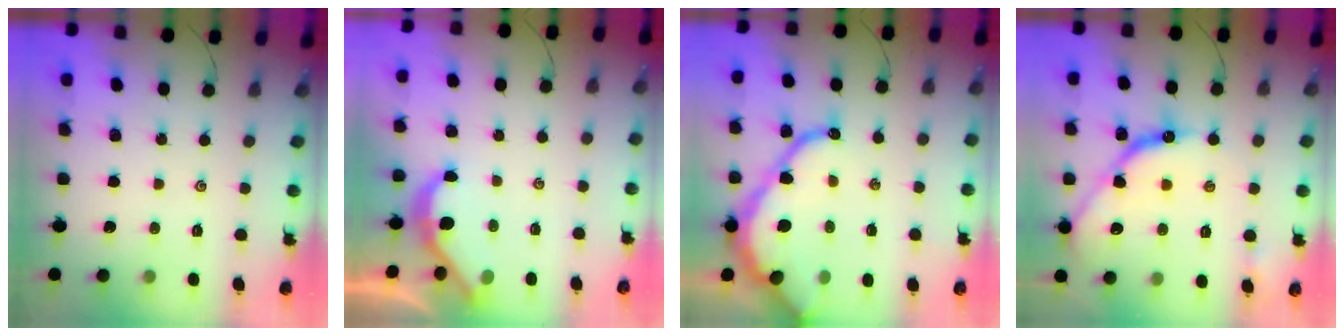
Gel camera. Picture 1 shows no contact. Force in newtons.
{"total": 4.6, "press": 4.6, "slide": 0.5}
{"total": 14.2, "press": 14.1, "slide": 1.4}
{"total": 12.8, "press": 12.7, "slide": 1.1}